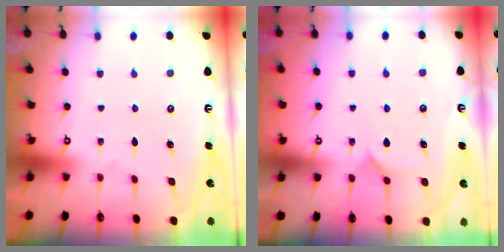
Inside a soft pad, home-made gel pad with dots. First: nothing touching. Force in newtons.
{"total": 7.1, "press": 7.1, "slide": 0.4}